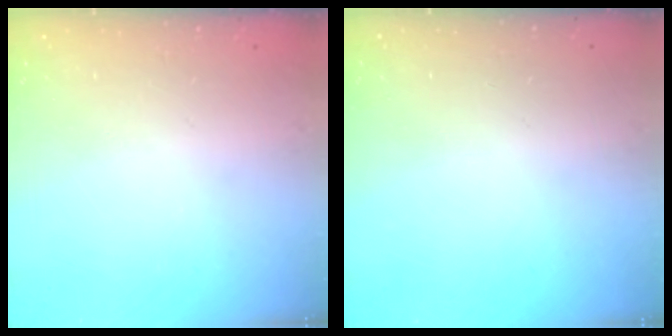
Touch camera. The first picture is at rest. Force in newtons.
{"total": 0.0}